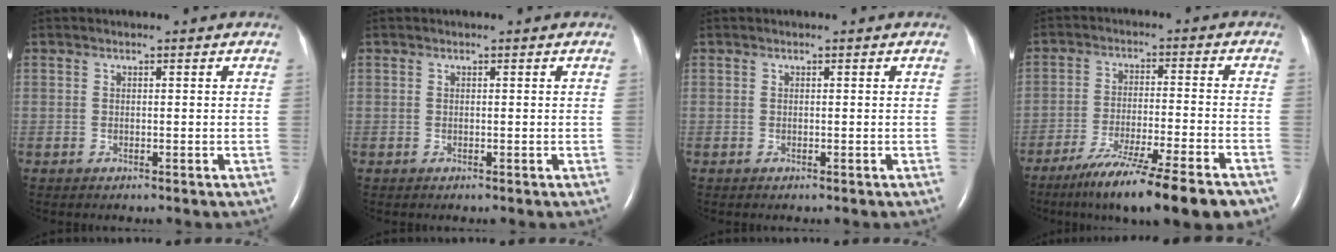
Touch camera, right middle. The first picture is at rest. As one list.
[{"total": 0.0}, {"total": 0.0}, {"total": 16.7, "force": [-12.7, 0.4, 10.9], "torque": [-0.145, -0.041, -0.201]}]